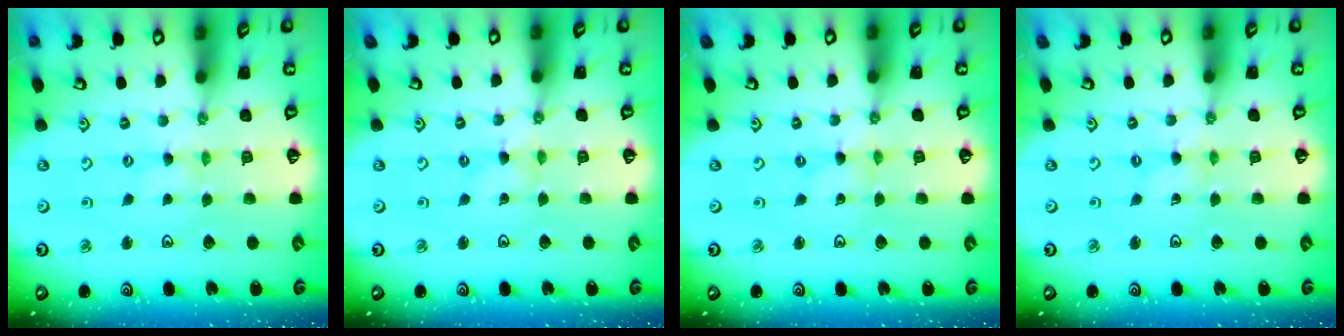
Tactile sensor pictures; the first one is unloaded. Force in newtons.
{"total": 0.0}
{"total": 0.0}
{"total": 0.0}